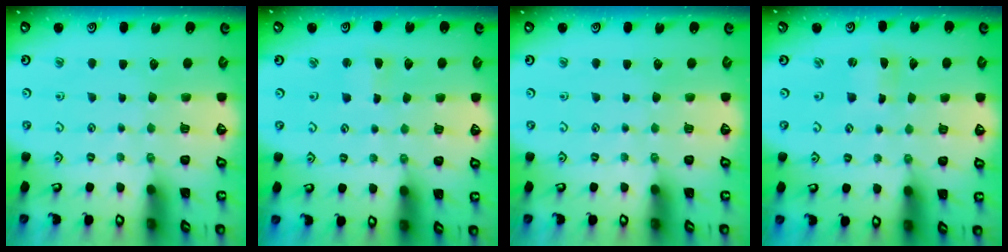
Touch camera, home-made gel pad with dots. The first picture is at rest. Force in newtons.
{"total": 2.2, "press": 2.2, "slide": 0.2}
{"total": 0.0}
{"total": 0.5, "press": 0.5, "slide": 0.2}